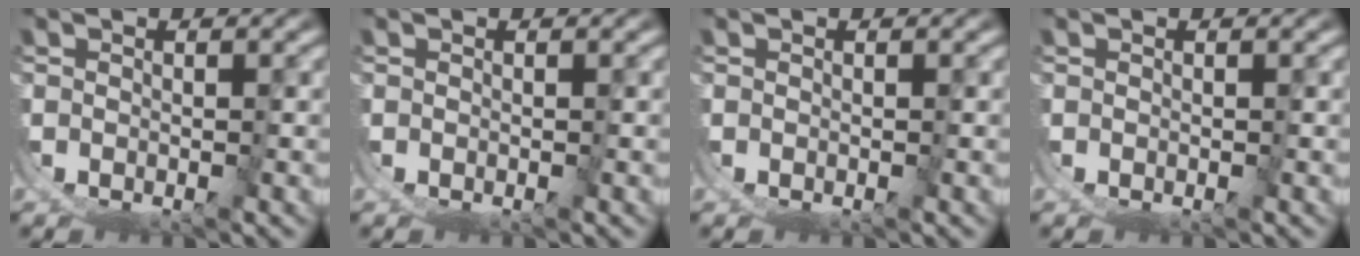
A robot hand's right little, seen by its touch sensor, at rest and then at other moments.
{"total": 0.0}
{"total": 0.0}
{"total": 0.0}